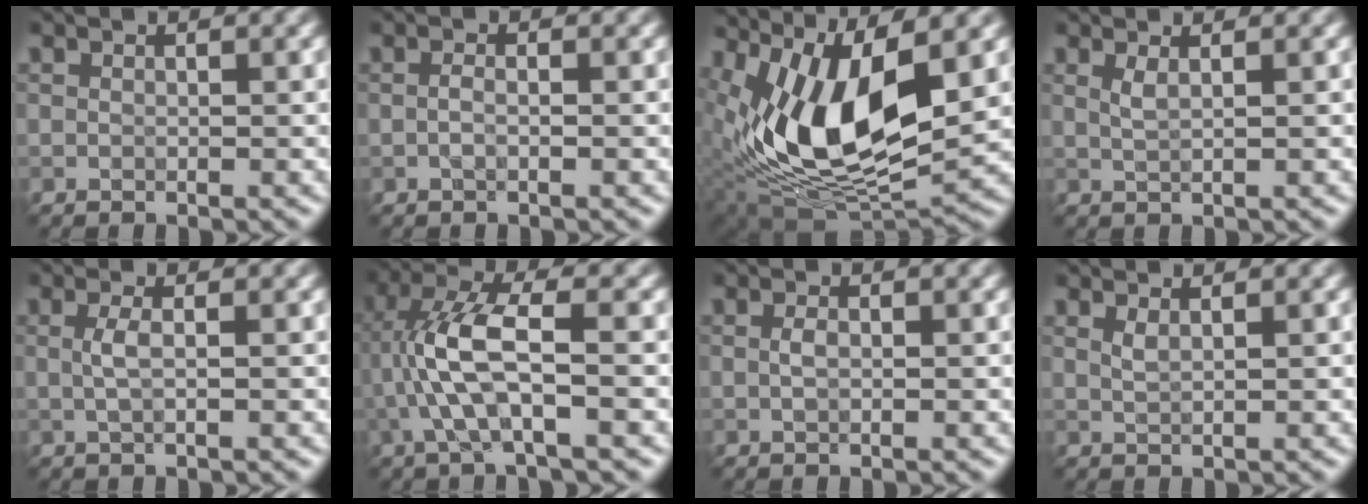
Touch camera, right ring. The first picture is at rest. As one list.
[{"total": 1.1, "force": [-0.4, 0.2, 1.0], "torque": [-0.020, 0.000, -0.008]}, {"total": 11.9, "force": [2.1, 5.4, 10.3], "torque": [-0.194, -0.013, 0.042]}, {"total": 1.4, "force": [0.6, 0.4, 1.2], "torque": [-0.019, 0.001, 0.009]}, {"total": 1.6, "force": [0.1, 0.4, 1.5], "torque": [-0.032, 0.002, 0.000]}, {"total": 6.3, "force": [-0.9, 1.5, 6.0], "torque": [-0.130, 0.017, -0.021]}, {"total": 1.0, "force": [0.0, 0.4, 0.8], "torque": [-0.020, -0.001, -0.001]}, {"total": 1.1, "force": [0.6, 0.3, 0.8], "torque": [-0.014, 0.002, 0.011]}]